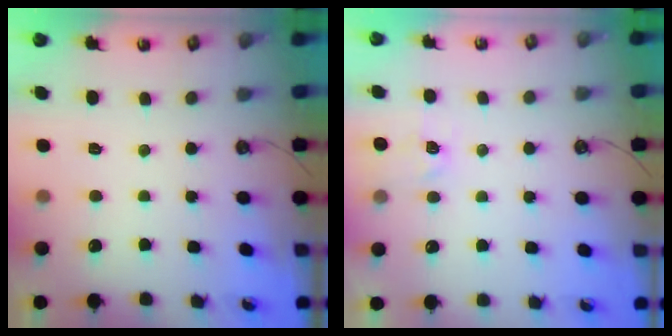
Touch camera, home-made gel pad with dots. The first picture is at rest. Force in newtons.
{"total": 4.7, "press": 4.7, "slide": 0.6}